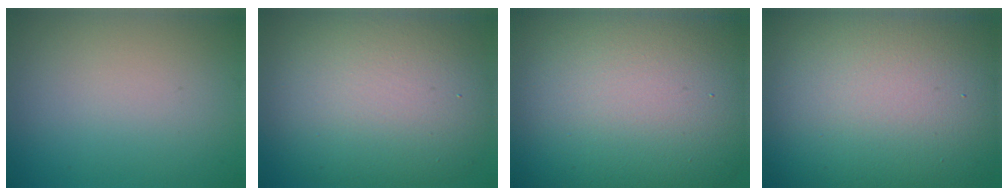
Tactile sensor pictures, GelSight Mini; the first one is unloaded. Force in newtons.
{"total": 13.0, "press": 12.9, "slide": 0.9}
{"total": 21.9, "press": 21.9, "slide": 0.7}
{"total": 20.6, "press": 20.6, "slide": 1.1}